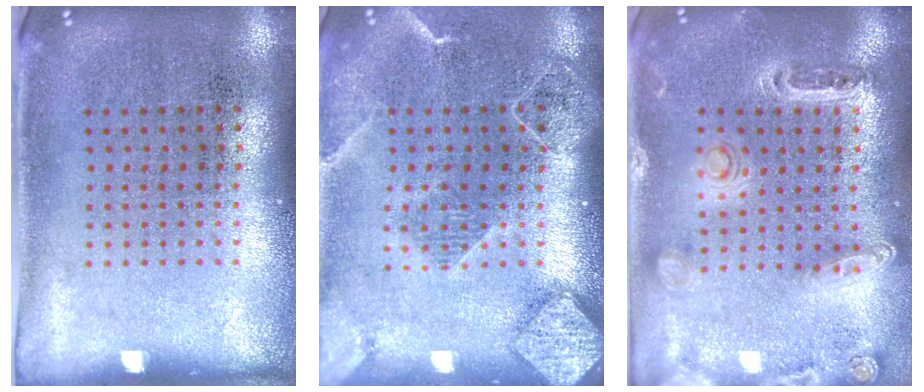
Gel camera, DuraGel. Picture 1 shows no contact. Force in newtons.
{"total": 2.3, "press": 1.9, "slide": 1.2}
{"total": 1.3, "press": 1.3, "slide": 0.4}